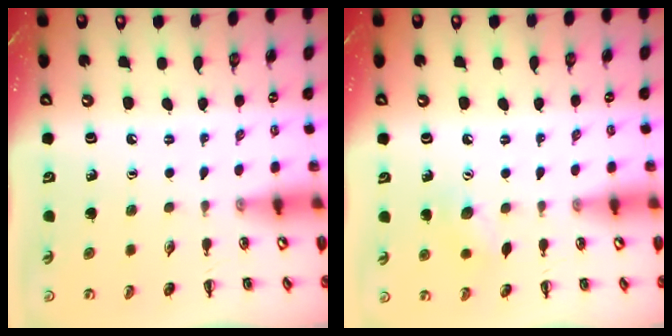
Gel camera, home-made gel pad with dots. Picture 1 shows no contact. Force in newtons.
{"total": 8.1, "press": 7.9, "slide": 1.8}